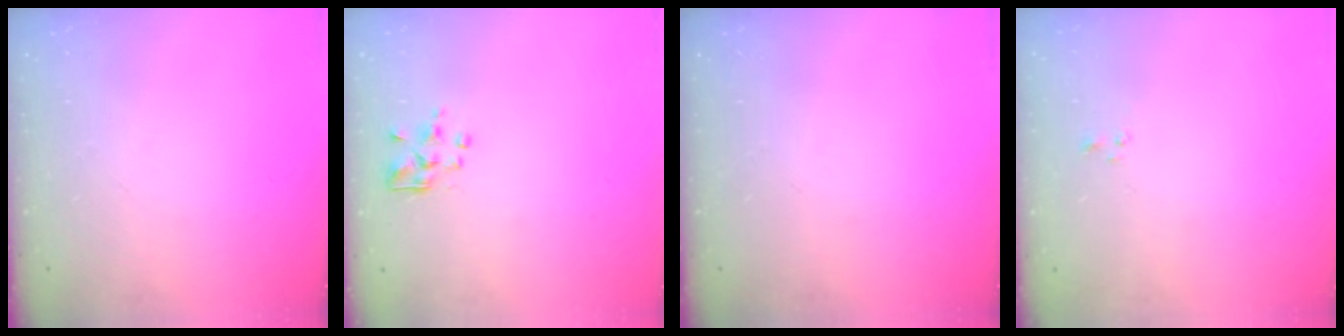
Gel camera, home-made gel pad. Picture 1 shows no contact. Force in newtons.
{"total": 2.5, "press": 2.5, "slide": 0.2}
{"total": 0.0}
{"total": 1.2, "press": 1.0, "slide": 0.6}